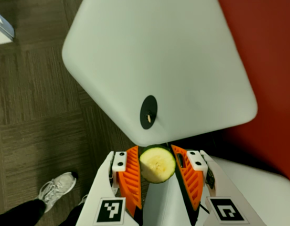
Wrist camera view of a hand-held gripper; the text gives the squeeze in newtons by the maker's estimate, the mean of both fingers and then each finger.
{"total": 11.6, "left": 12.2, "right": 11.1}